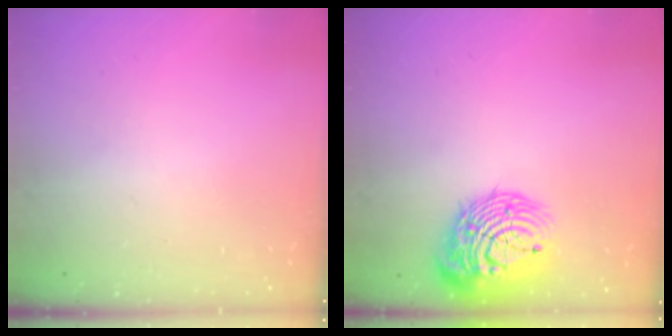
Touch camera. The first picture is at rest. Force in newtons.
{"total": 16.1, "press": 15.9, "slide": 2.6}